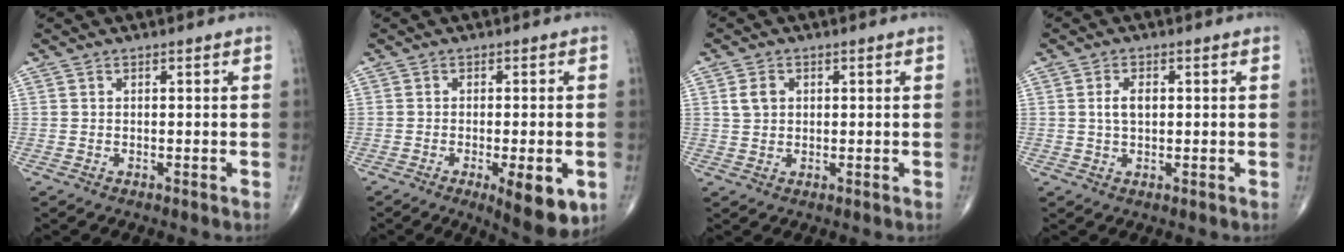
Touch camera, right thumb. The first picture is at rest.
{"total": 9.5, "force": [-3.4, 2.9, 8.4], "torque": [-0.102, -0.008, -0.041]}
{"total": 3.1, "force": [0.8, 2.4, 1.8], "torque": [-0.024, 0.002, 0.018]}
{"total": 3.1, "force": [0.4, 1.8, 2.6], "torque": [-0.047, 0.002, 0.007]}